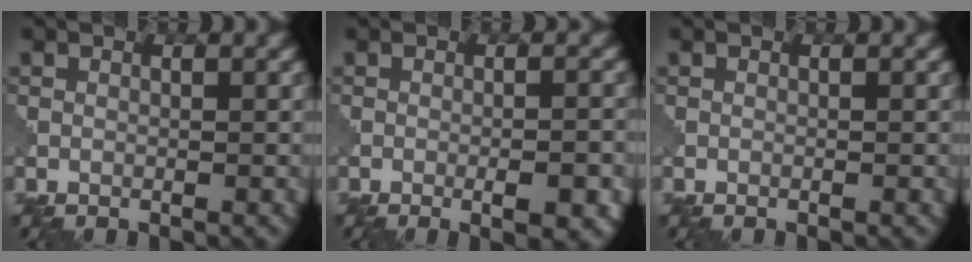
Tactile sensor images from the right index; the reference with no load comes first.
{"total": 4.0, "force": [-1.4, 1.4, 3.5], "torque": [-0.016, 0.008, -0.018]}
{"total": 0.0}